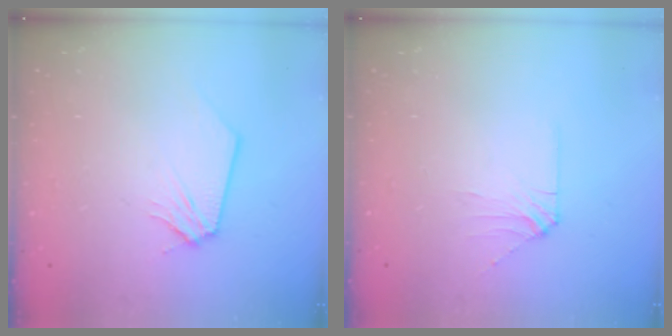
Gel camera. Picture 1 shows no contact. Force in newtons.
{"total": 3.8, "press": 3.7, "slide": 0.7}